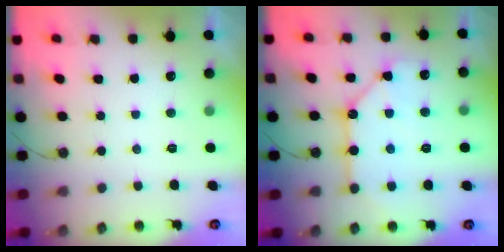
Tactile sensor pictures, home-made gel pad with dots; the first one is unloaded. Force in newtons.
{"total": 13.5, "press": 13.5, "slide": 1.4}